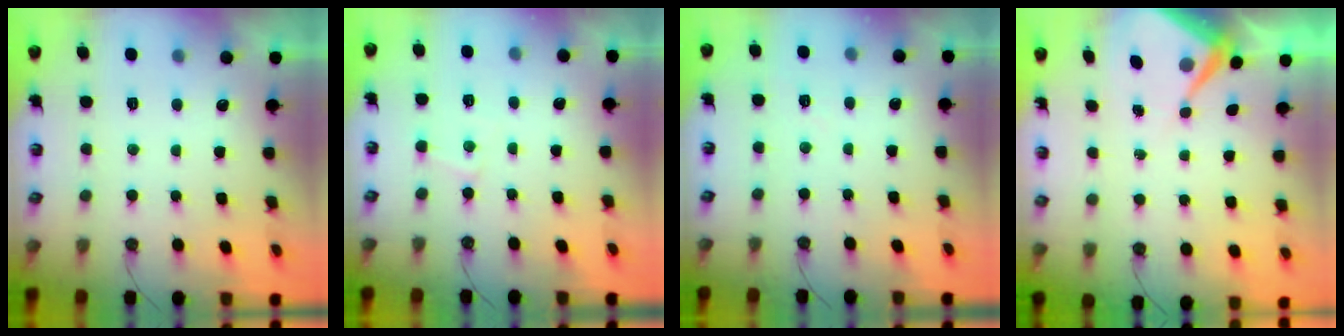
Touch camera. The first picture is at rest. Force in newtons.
{"total": 4.6, "press": 4.6, "slide": 0.3}
{"total": 3.5, "press": 3.5, "slide": 0.5}
{"total": 5.5, "press": 5.5, "slide": 0.3}